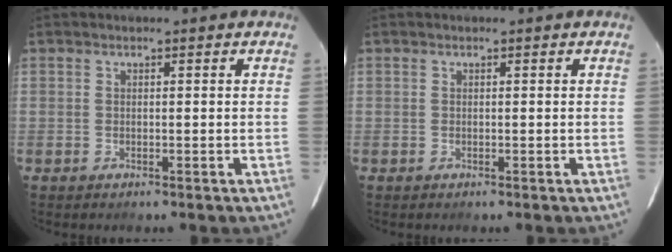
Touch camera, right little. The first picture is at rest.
{"total": 0.0}